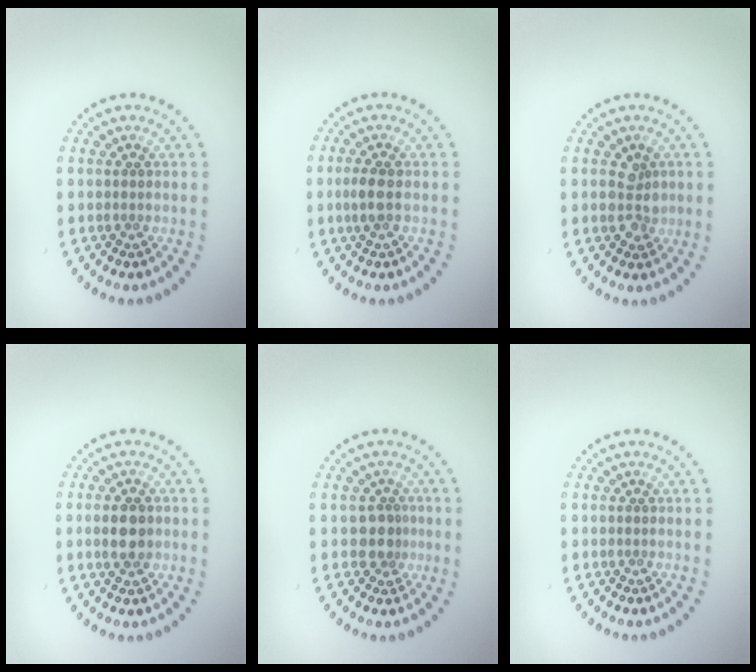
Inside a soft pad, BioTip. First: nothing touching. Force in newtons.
{"total": 1.8, "press": 1.7, "slide": 0.4}
{"total": 2.3, "press": 2.2, "slide": 0.6}
{"total": 3.0, "press": 3.0, "slide": 0.1}
{"total": 2.0, "press": 1.7, "slide": 1.1}
{"total": 0.0}